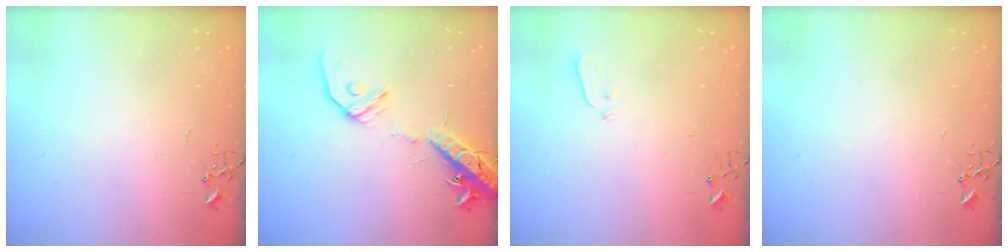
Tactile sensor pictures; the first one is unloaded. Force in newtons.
{"total": 15.4, "press": 15.0, "slide": 3.5}
{"total": 3.6, "press": 3.6, "slide": 0.6}
{"total": 0.0}